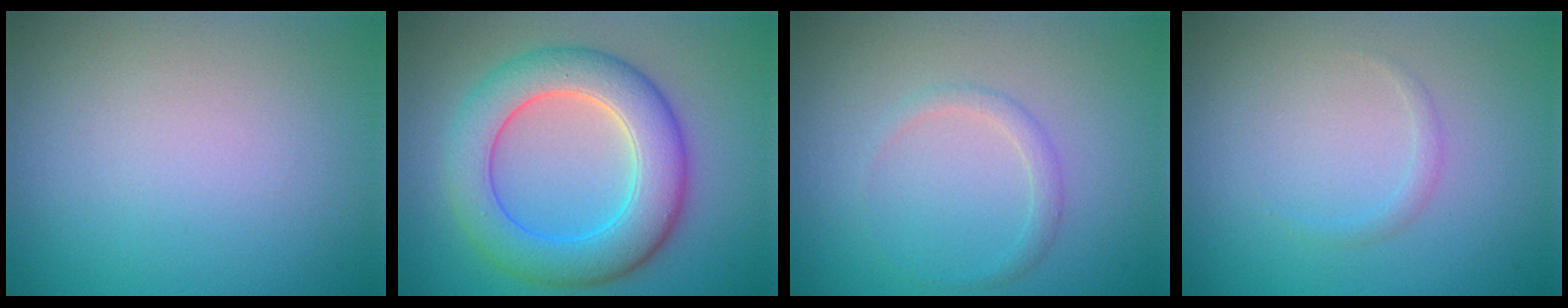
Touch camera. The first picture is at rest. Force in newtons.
{"total": 7.4, "press": 7.4, "slide": 0.1}
{"total": 1.2, "press": 1.2, "slide": 0.1}
{"total": 0.7, "press": 0.7, "slide": 0.0}